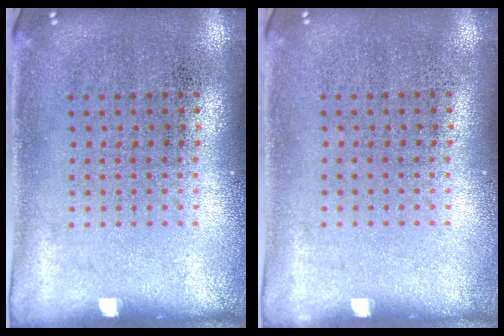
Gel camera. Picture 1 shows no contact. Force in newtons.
{"total": 0.0}